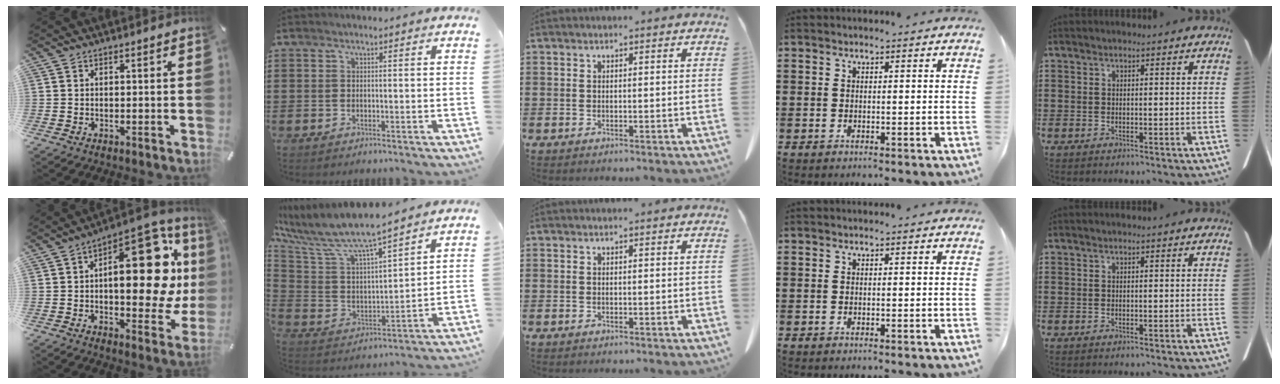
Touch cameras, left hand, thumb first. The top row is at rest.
{"thumb": {"total": 25.3, "force": [5.2, 12.1, 21.6], "torque": [-0.267, -0.050, 0.090]}, "index": {"total": 8.4, "force": [7.4, 0.9, 4.0], "torque": [-0.113, -0.054, 0.123]}}